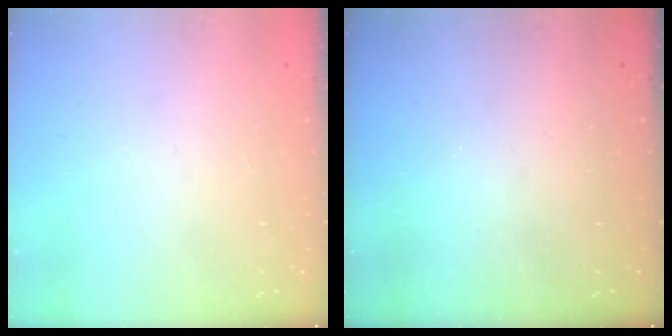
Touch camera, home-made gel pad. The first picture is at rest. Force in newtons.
{"total": 0.0}